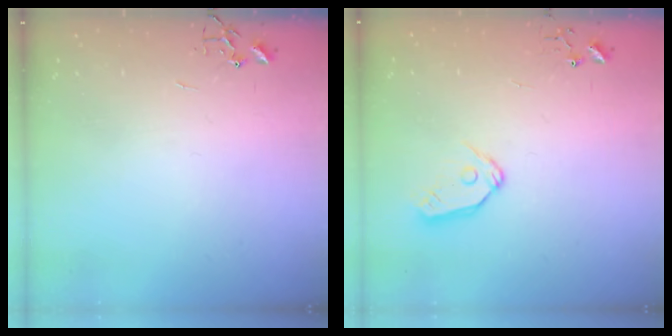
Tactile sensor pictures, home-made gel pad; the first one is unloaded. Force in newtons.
{"total": 8.9, "press": 8.9, "slide": 1.0}